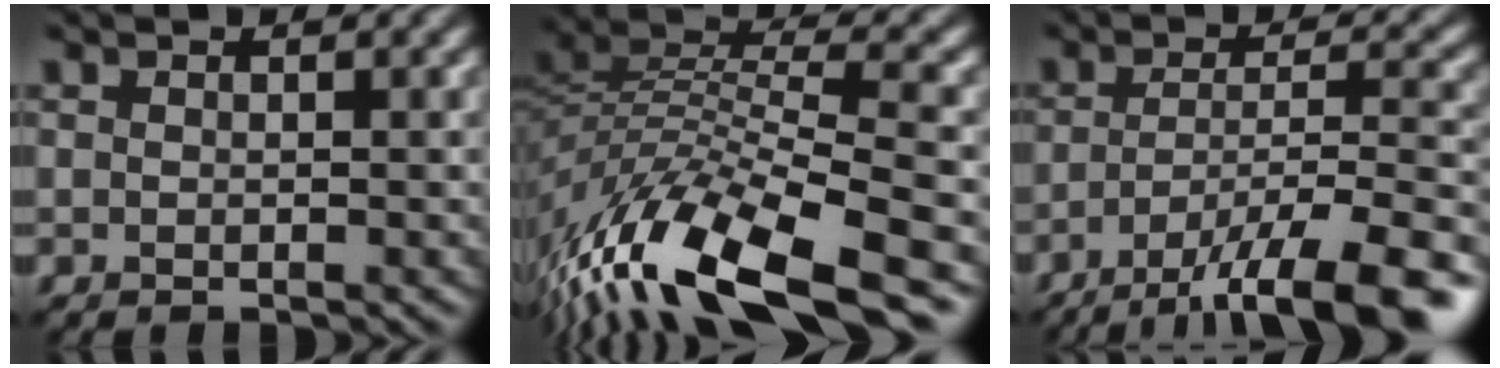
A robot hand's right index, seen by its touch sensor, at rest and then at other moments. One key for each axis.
{"total": 12.5, "fx": -7.7, "fy": 3.6, "fz": 9.2, "tx": -0.186, "ty": 0.009, "tz": -0.145}
{"total": 11.5, "fx": -6.7, "fy": 2.7, "fz": 8.9, "tx": -0.134, "ty": 0.007, "tz": -0.105}